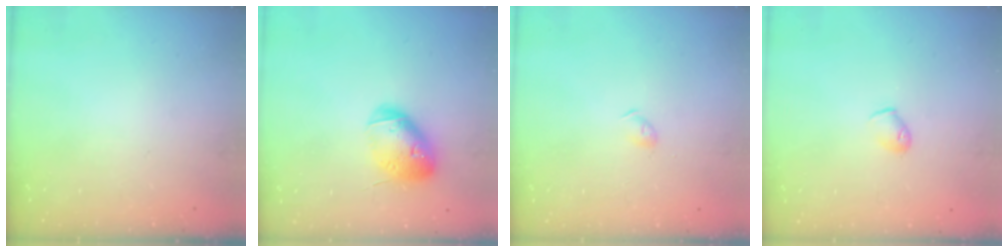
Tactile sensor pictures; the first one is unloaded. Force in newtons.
{"total": 13.6, "press": 13.4, "slide": 2.1}
{"total": 2.9, "press": 2.9, "slide": 0.6}
{"total": 4.1, "press": 4.0, "slide": 0.8}